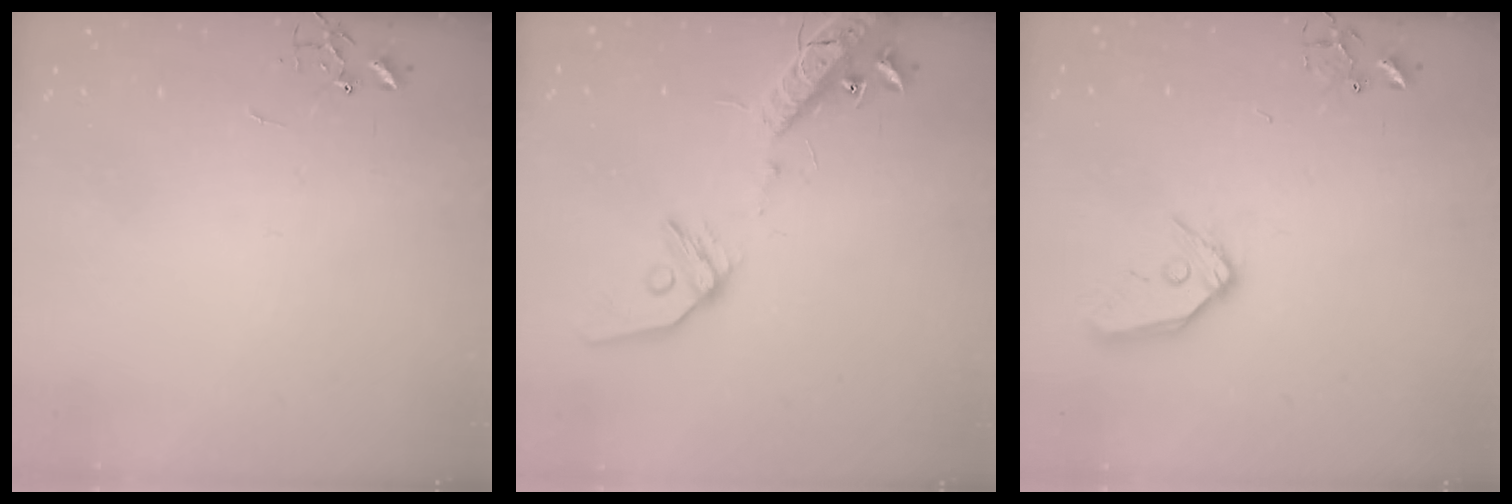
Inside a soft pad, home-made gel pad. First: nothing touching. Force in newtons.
{"total": 16.7, "press": 16.3, "slide": 3.5}
{"total": 12.5, "press": 12.4, "slide": 1.6}